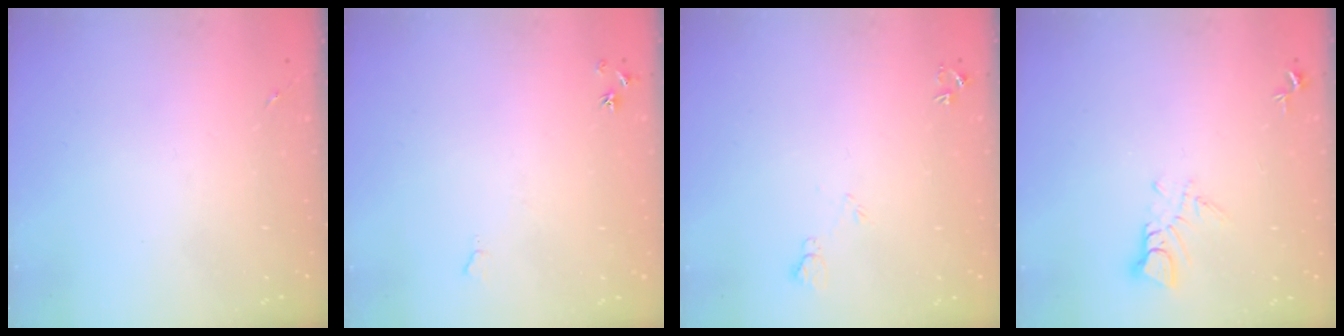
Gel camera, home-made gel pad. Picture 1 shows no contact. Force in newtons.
{"total": 4.7, "press": 4.7, "slide": 0.7}
{"total": 6.2, "press": 6.1, "slide": 1.2}
{"total": 4.3, "press": 4.3, "slide": 0.3}